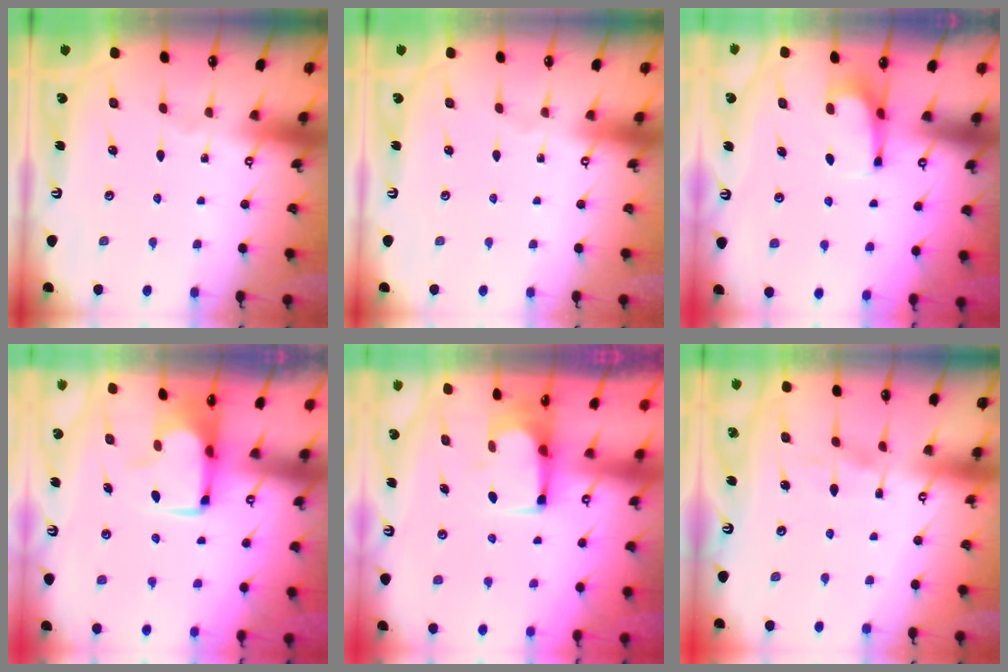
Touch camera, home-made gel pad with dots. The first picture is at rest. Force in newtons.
{"total": 0.0}
{"total": 2.1, "press": 2.1, "slide": 0.1}
{"total": 0.6, "press": 0.3, "slide": 0.5}
{"total": 2.4, "press": 2.4, "slide": 0.2}
{"total": 4.8, "press": 4.7, "slide": 0.4}